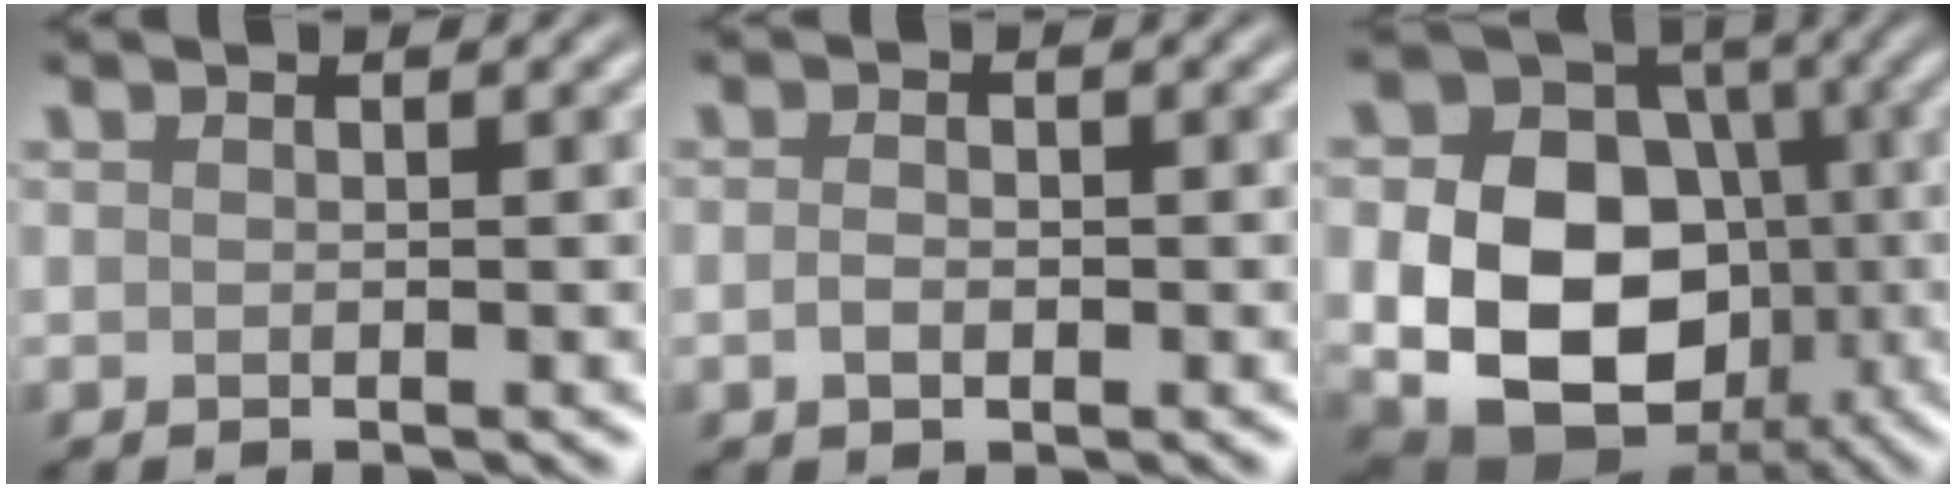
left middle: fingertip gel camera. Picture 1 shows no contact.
{"total": 1.4, "force": [-0.4, 0.9, 1.0], "torque": [-0.019, 0.001, -0.010]}
{"total": 12.9, "force": [-2.0, 9.7, 8.2], "torque": [-0.136, -0.017, -0.037]}